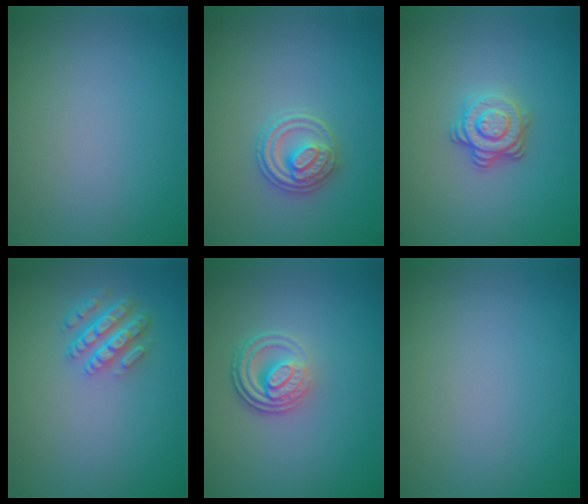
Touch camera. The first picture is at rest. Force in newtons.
{"total": 2.8, "press": 2.7, "slide": 0.6}
{"total": 3.4, "press": 2.9, "slide": 1.8}
{"total": 4.3, "press": 3.3, "slide": 2.7}
{"total": 3.9, "press": 2.7, "slide": 2.7}
{"total": 0.0}